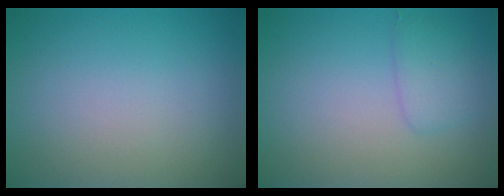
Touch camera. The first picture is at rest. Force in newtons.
{"total": 1.7, "press": 1.7, "slide": 0.1}